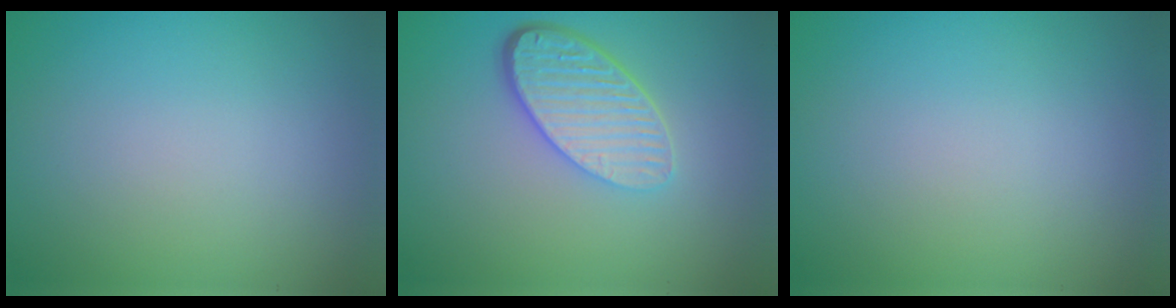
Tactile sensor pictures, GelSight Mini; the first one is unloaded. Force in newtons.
{"total": 5.3, "press": 3.9, "slide": 3.7}
{"total": 0.0}